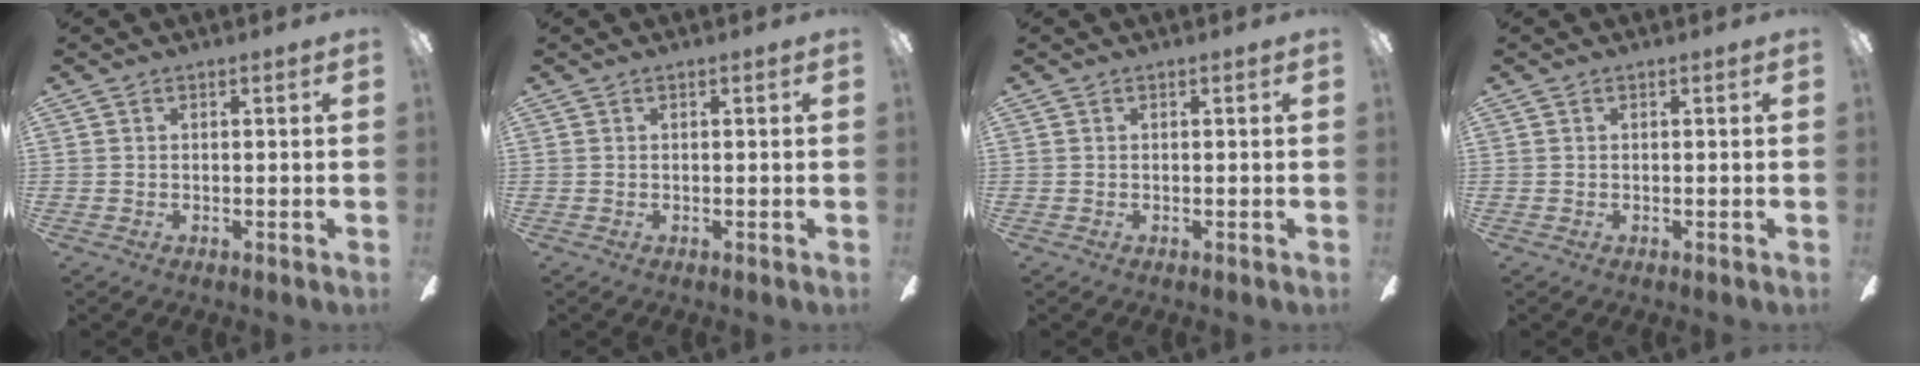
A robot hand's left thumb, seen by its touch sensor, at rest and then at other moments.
{"total": 0.0}
{"total": 0.0}
{"total": 0.0}